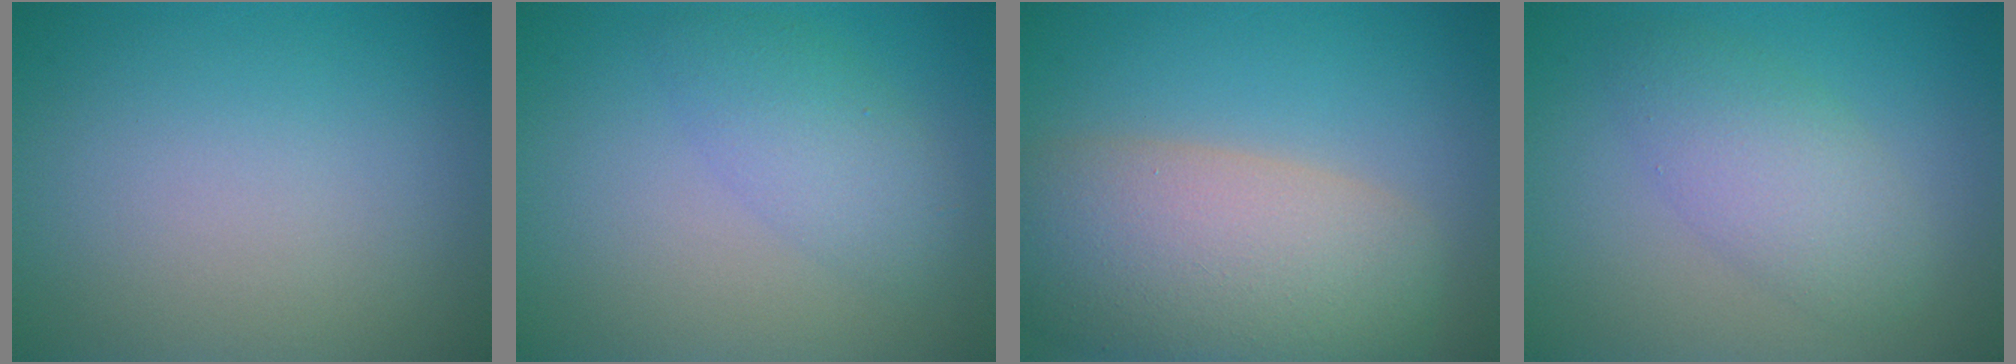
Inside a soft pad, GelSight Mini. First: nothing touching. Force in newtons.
{"total": 1.9, "press": 1.9, "slide": 0.2}
{"total": 9.7, "press": 9.7, "slide": 0.6}
{"total": 3.7, "press": 3.7, "slide": 0.1}